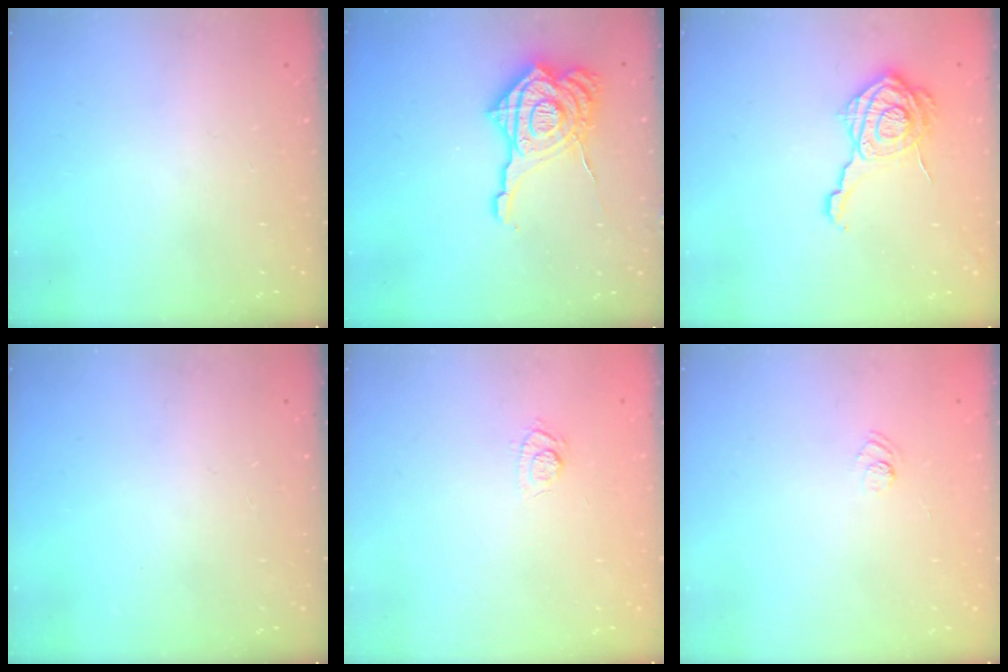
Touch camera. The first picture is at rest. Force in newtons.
{"total": 22.9, "press": 22.8, "slide": 2.5}
{"total": 16.0, "press": 16.0, "slide": 0.8}
{"total": 0.0}
{"total": 5.6, "press": 5.4, "slide": 1.5}
{"total": 3.9, "press": 3.7, "slide": 1.1}